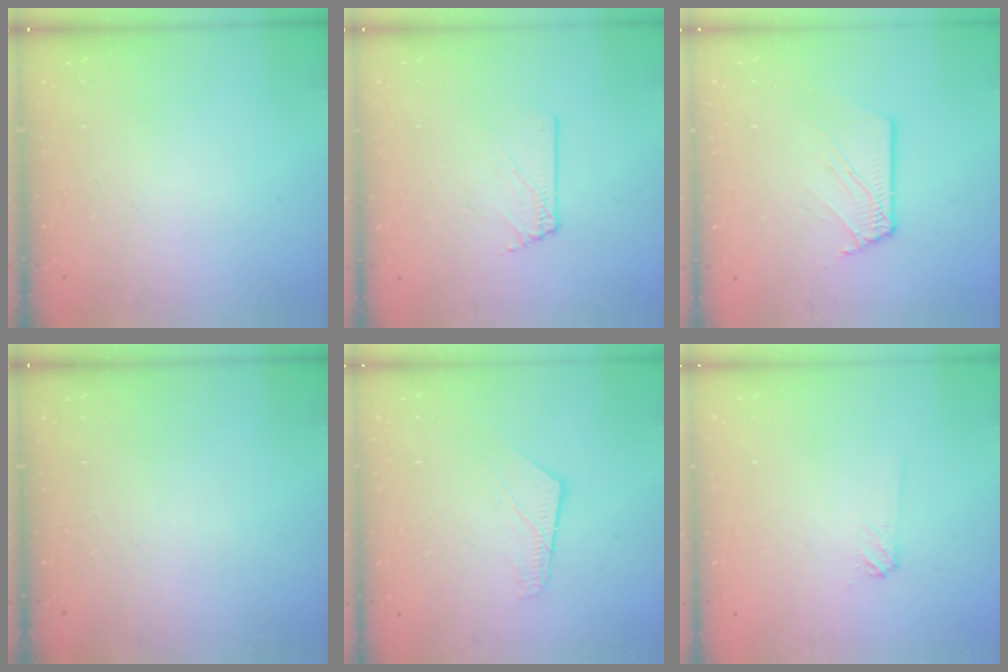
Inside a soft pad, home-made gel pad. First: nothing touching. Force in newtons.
{"total": 1.6, "press": 1.6, "slide": 0.2}
{"total": 3.3, "press": 3.2, "slide": 0.3}
{"total": 0.0}
{"total": 7.2, "press": 7.2, "slide": 0.9}
{"total": 4.3, "press": 4.2, "slide": 0.8}